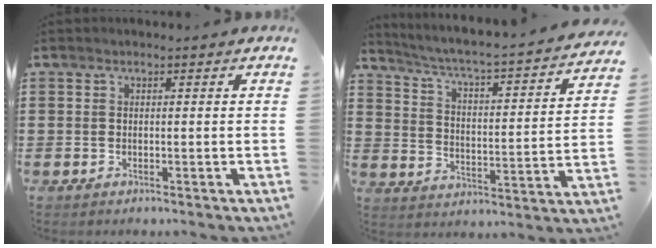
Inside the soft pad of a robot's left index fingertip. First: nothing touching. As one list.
[{"total": 3.0, "force": [2.6, -0.2, 1.5], "torque": [-0.048, -0.035, 0.028]}]